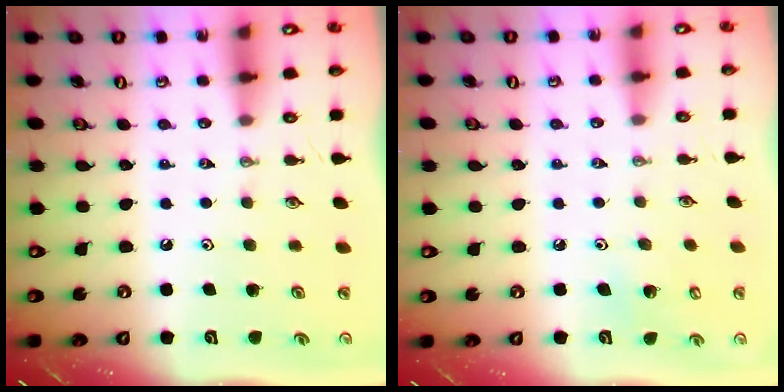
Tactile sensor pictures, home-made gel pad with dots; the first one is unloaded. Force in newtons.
{"total": 5.1, "press": 5.0, "slide": 0.5}